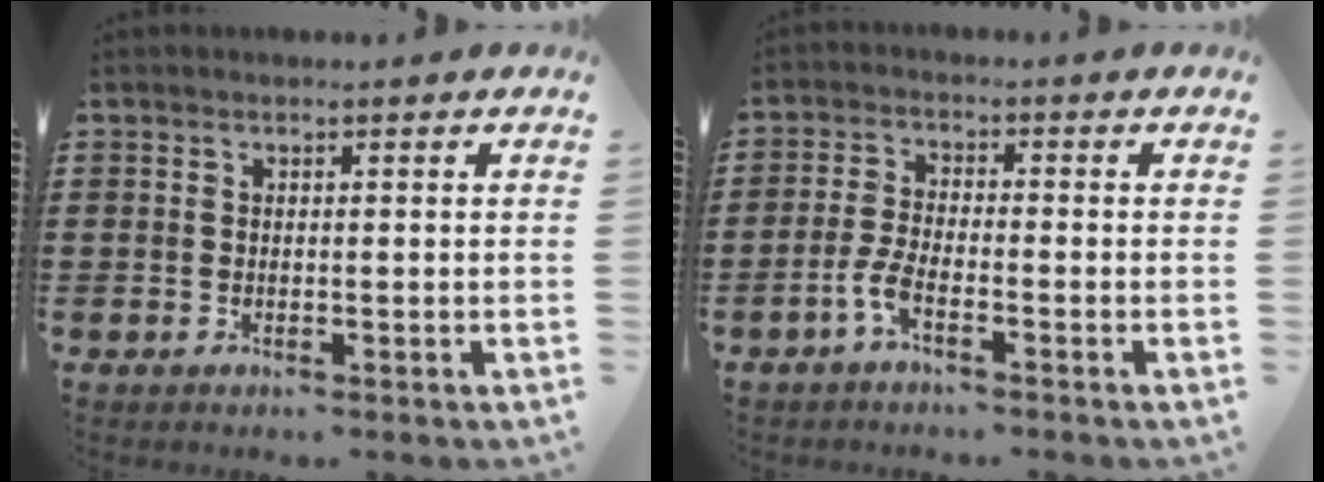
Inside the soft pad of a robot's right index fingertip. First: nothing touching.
{"total": 3.7, "force": [-2.0, 0.9, 3.0], "torque": [-0.080, -0.007, -0.044]}